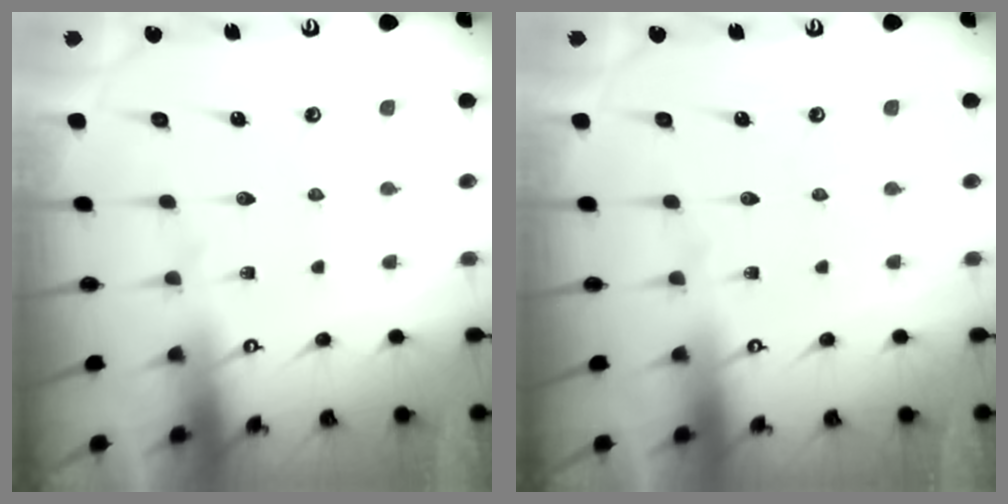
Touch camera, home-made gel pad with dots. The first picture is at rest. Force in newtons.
{"total": 0.0}